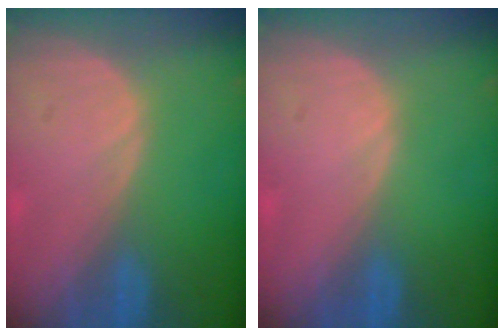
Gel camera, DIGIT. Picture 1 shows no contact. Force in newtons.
{"total": 0.0}